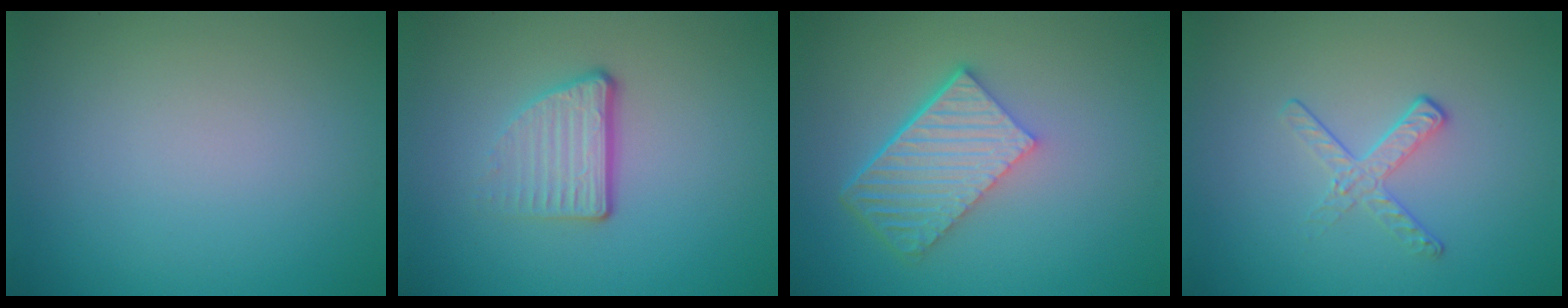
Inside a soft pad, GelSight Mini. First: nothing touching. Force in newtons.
{"total": 3.7, "press": 2.2, "slide": 3.0}
{"total": 6.0, "press": 4.2, "slide": 4.2}
{"total": 1.9, "press": 1.1, "slide": 1.6}